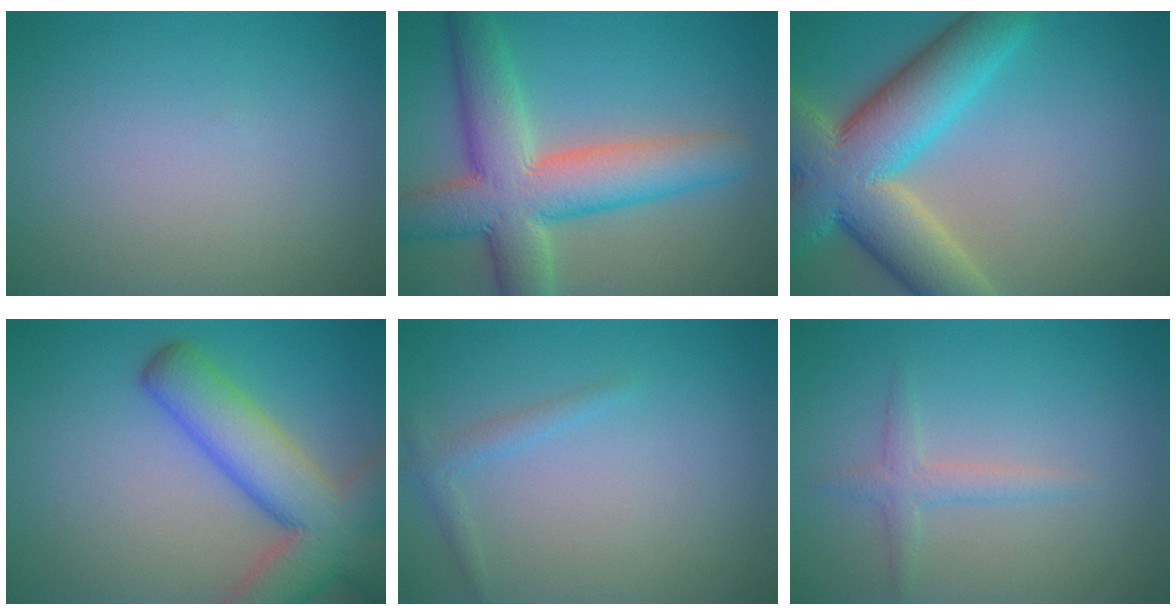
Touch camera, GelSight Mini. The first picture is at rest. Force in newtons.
{"total": 9.4, "press": 9.4, "slide": 0.6}
{"total": 11.6, "press": 11.6, "slide": 1.0}
{"total": 9.1, "press": 9.1, "slide": 0.6}
{"total": 1.3, "press": 1.3, "slide": 0.1}
{"total": 1.7, "press": 1.7, "slide": 0.1}